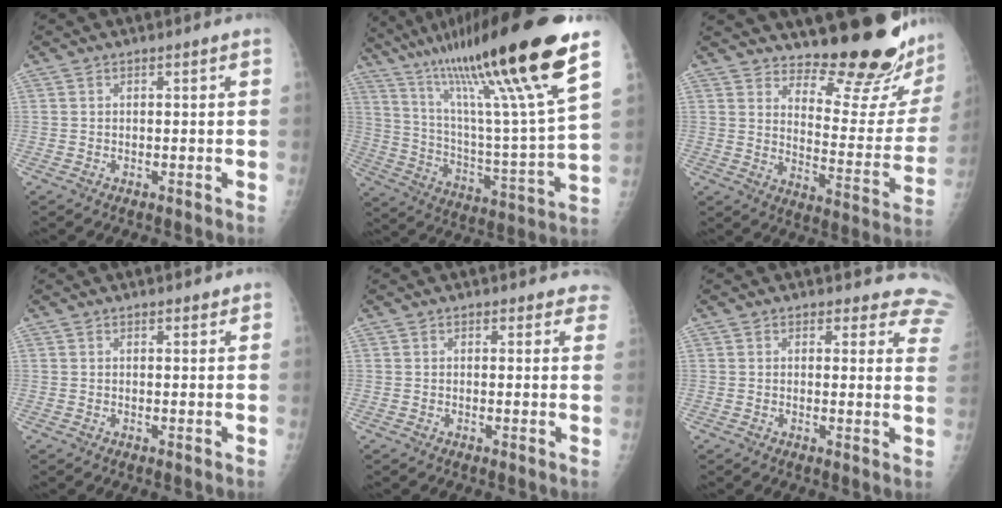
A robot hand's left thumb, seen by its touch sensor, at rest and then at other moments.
{"total": 31.9, "force": [19.8, 3.0, 24.8], "torque": [-0.407, -0.051, 0.335]}
{"total": 19.8, "force": [18.0, 3.5, 7.5], "torque": [-0.062, -0.185, 0.236]}
{"total": 1.0, "force": [0.8, 0.5, 0.3], "torque": [0.000, -0.004, 0.009]}
{"total": 4.0, "force": [3.5, 1.9, 0.1], "torque": [0.039, -0.014, 0.017]}
{"total": 10.6, "force": [9.6, 4.3, 1.5], "torque": [0.047, -0.053, 0.063]}